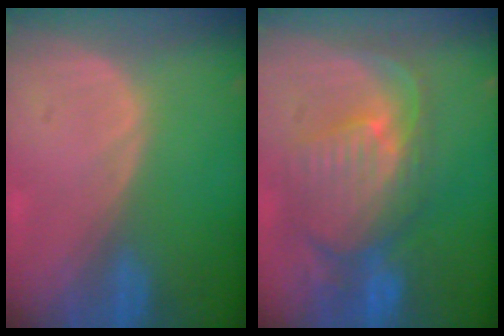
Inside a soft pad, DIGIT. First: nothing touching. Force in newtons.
{"total": 10.9, "press": 9.6, "slide": 5.3}